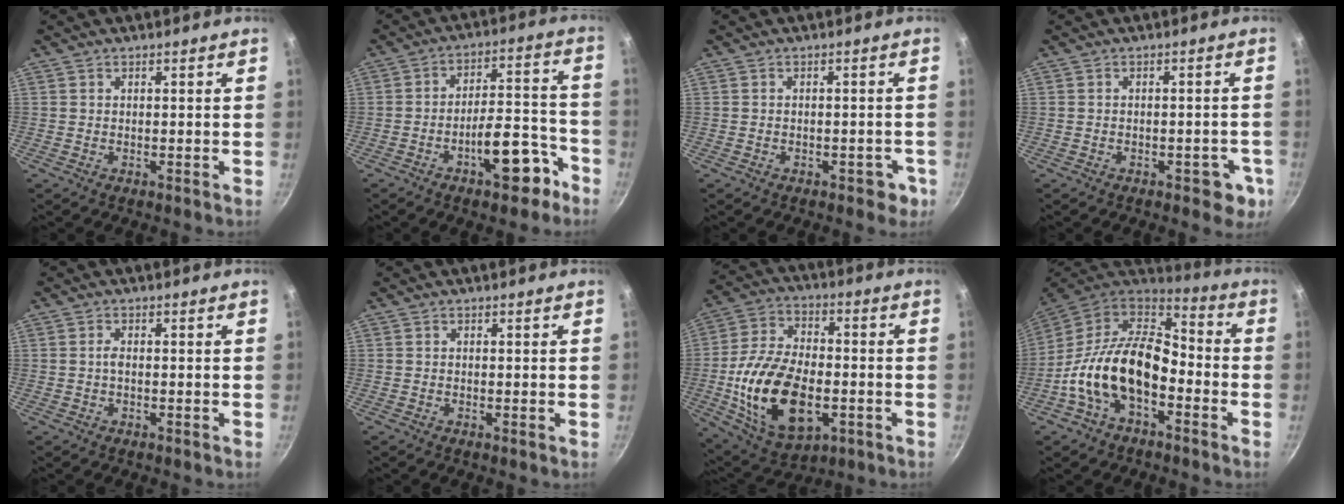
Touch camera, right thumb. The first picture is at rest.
{"total": 12.4, "force": [-6.7, 5.1, 9.1], "torque": [-0.100, 0.074, -0.088]}
{"total": 3.3, "force": [-1.5, 2.0, 2.1], "torque": [-0.006, 0.023, -0.005]}
{"total": 5.0, "force": [-2.1, 2.8, 3.6], "torque": [-0.020, 0.019, -0.015]}
{"total": 1.2, "force": [-0.2, 0.6, 1.1], "torque": [-0.022, 0.004, -0.005]}
{"total": 0.0}
{"total": 21.4, "force": [-4.3, 12.4, 16.8], "torque": [-0.306, 0.017, -0.066]}
{"total": 18.9, "force": [-4.8, 11.2, 14.5], "torque": [-0.240, 0.051, -0.101]}